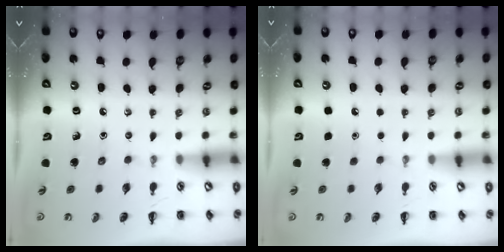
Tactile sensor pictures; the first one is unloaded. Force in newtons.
{"total": 1.7, "press": 1.7, "slide": 0.1}